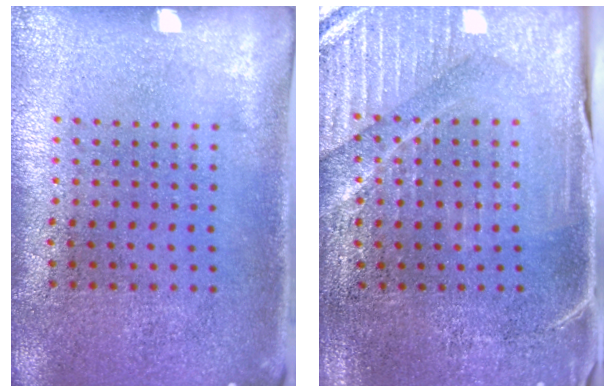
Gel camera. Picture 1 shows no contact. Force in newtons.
{"total": 3.8, "press": 3.8, "slide": 0.7}